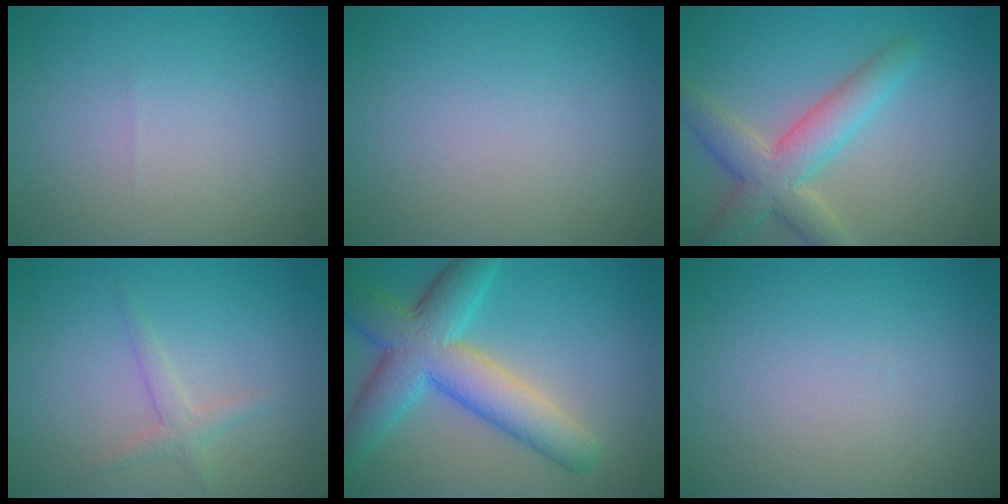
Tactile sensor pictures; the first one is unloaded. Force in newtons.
{"total": 0.0}
{"total": 5.3, "press": 5.3, "slide": 0.4}
{"total": 1.7, "press": 1.7, "slide": 0.1}
{"total": 8.5, "press": 8.5, "slide": 0.2}
{"total": 0.0}